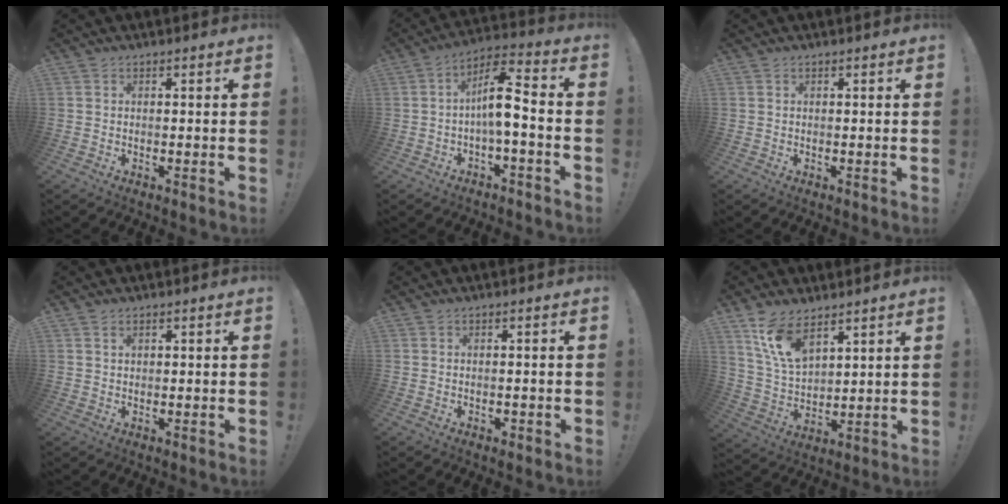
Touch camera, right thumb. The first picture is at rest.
{"total": 10.0, "force": [-0.8, 3.7, 9.2], "torque": [-0.159, 0.007, -0.016]}
{"total": 0.0}
{"total": 0.9, "force": [0.5, 0.6, 0.4], "torque": [-0.003, -0.001, 0.009]}
{"total": 0.8, "force": [-0.5, 0.5, 0.2], "torque": [-0.009, 0.007, -0.007]}
{"total": 11.8, "force": [8.0, 5.7, 6.6], "torque": [-0.134, -0.042, 0.154]}